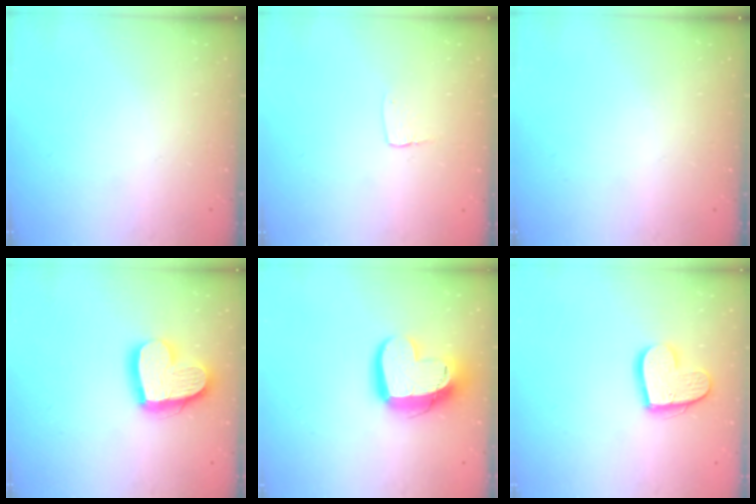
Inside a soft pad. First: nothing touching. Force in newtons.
{"total": 2.9, "press": 2.9, "slide": 0.2}
{"total": 0.0}
{"total": 17.6, "press": 17.5, "slide": 1.9}
{"total": 16.3, "press": 16.3, "slide": 1.4}
{"total": 13.9, "press": 13.9, "slide": 0.8}